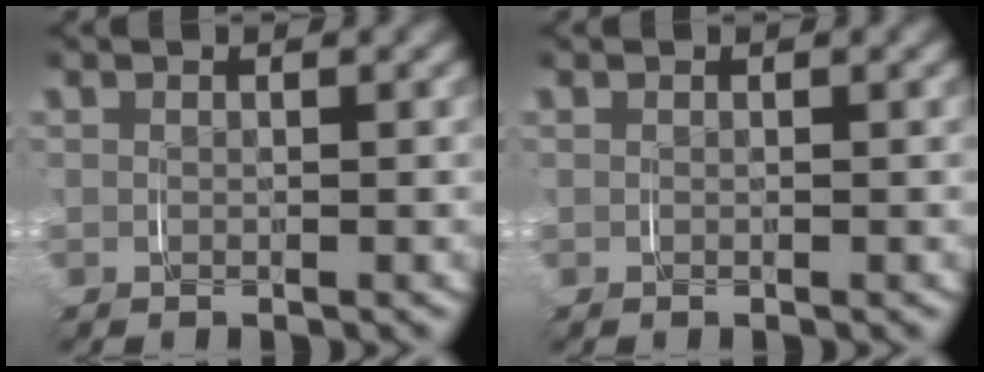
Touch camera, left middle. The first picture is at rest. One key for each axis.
{"total": 0.0}